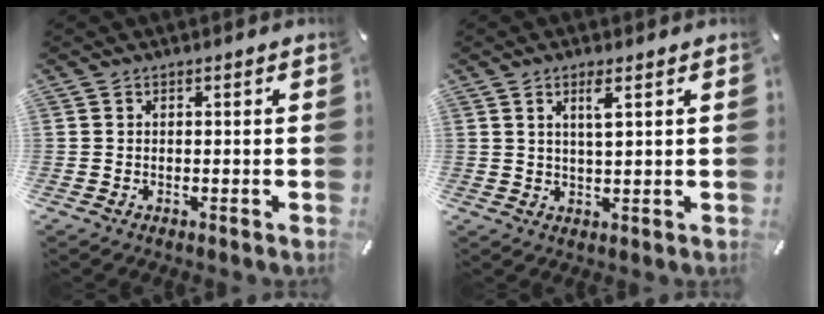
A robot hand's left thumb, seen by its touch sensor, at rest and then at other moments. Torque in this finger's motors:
{"motor_torque": [0.08, -0.39, 0.04, 0.17, 0.01]}